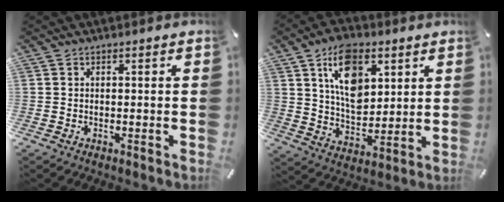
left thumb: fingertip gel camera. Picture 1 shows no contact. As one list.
[{"total": 14.0, "force": [6.0, 8.8, 9.1], "torque": [-0.153, -0.006, 0.111]}]